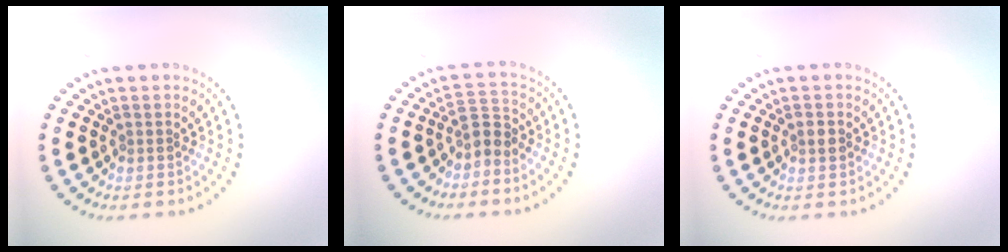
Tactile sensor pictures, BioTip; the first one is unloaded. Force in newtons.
{"total": 2.2, "press": 1.6, "slide": 1.5}
{"total": 1.3, "press": 1.3, "slide": 0.0}